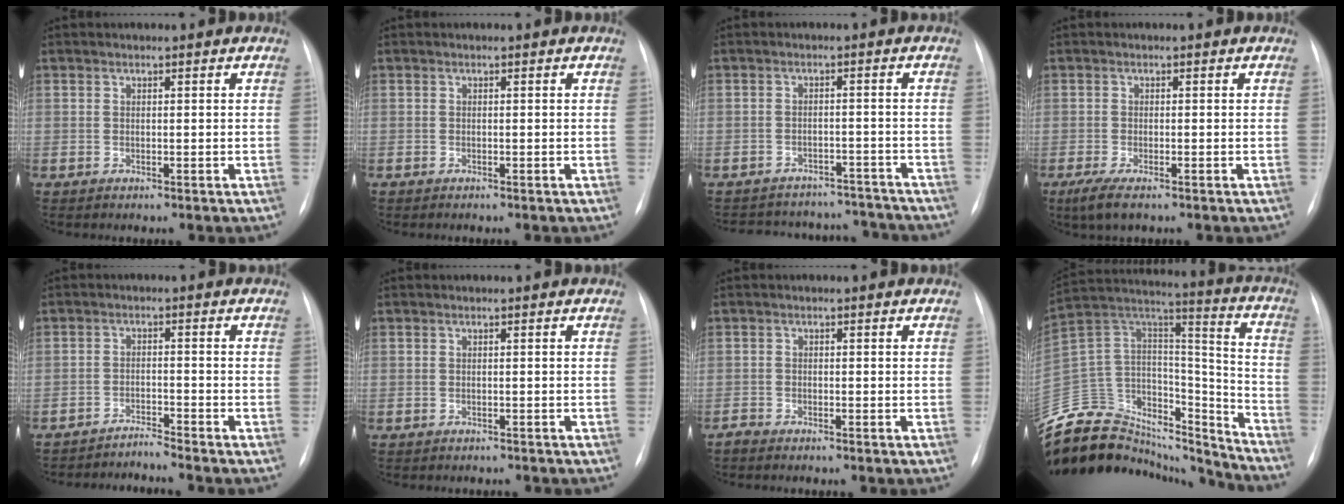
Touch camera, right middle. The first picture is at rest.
{"total": 0.0}
{"total": 13.6, "force": [-12.7, 4.5, 1.7], "torque": [-0.028, 0.029, -0.154]}
{"total": 3.8, "force": [-2.4, 0.8, 2.8], "torque": [-0.061, -0.012, -0.043]}
{"total": 3.7, "force": [-3.3, -1.6, -0.6], "torque": [0.012, -0.014, -0.056]}
{"total": 3.3, "force": [-3.0, 1.1, 0.9], "torque": [-0.011, -0.003, -0.033]}
{"total": 1.3, "force": [-1.3, 0.1, 0.3], "torque": [-0.009, -0.004, -0.022]}
{"total": 30.9, "force": [-28.3, 9.3, 8.4], "torque": [-0.173, 0.037, -0.436]}